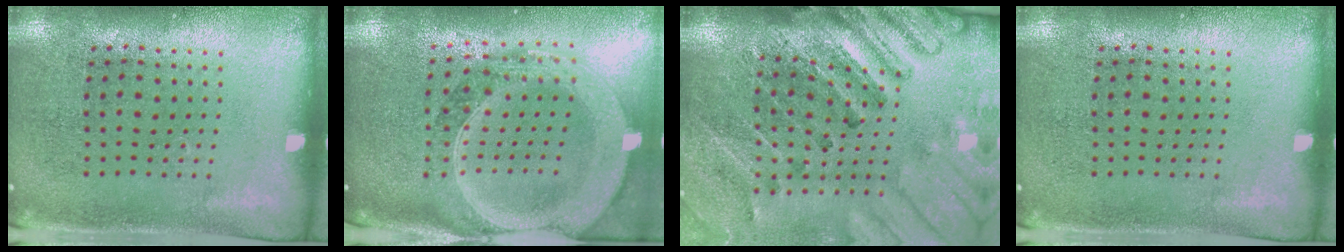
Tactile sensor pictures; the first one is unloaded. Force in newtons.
{"total": 3.1, "press": 2.6, "slide": 1.7}
{"total": 3.0, "press": 2.9, "slide": 0.8}
{"total": 0.0}